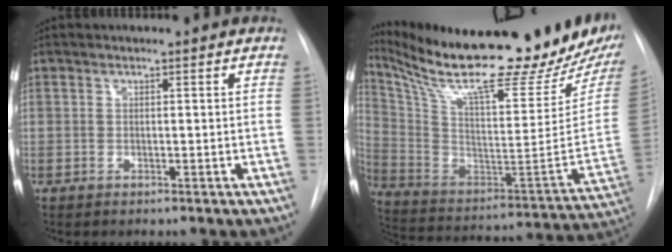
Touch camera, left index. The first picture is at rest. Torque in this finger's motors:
{"motor_torque": [0.94, -1.20, 0.14, 0.06]}